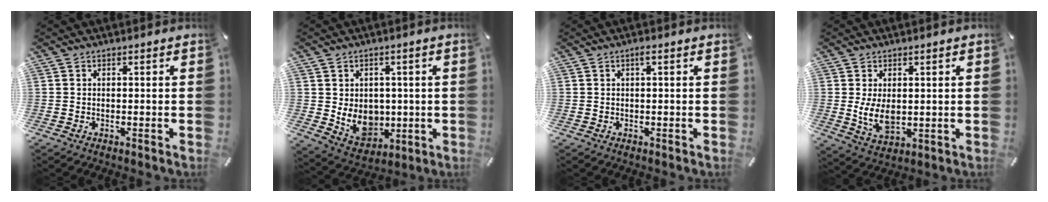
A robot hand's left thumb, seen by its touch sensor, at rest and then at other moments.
{"total": 8.4, "force": [0.3, 7.4, 3.8], "torque": [-0.075, -0.008, 0.014]}
{"total": 0.8, "force": [0.3, 0.1, 0.8], "torque": [-0.014, 0.001, 0.004]}
{"total": 7.2, "force": [0.4, 4.6, 5.5], "torque": [-0.126, -0.006, 0.006]}